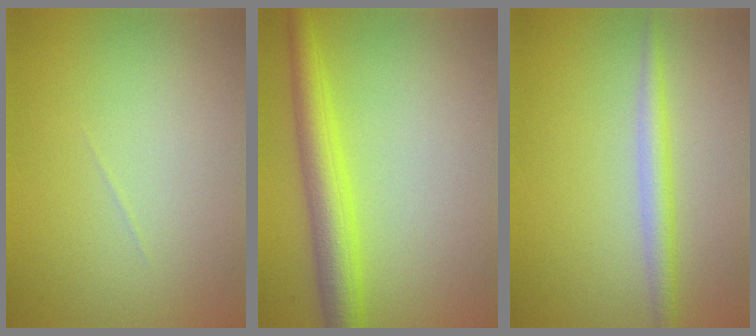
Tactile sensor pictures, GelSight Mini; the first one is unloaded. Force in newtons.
{"total": 4.5, "press": 4.5, "slide": 0.2}
{"total": 2.3, "press": 2.3, "slide": 0.1}